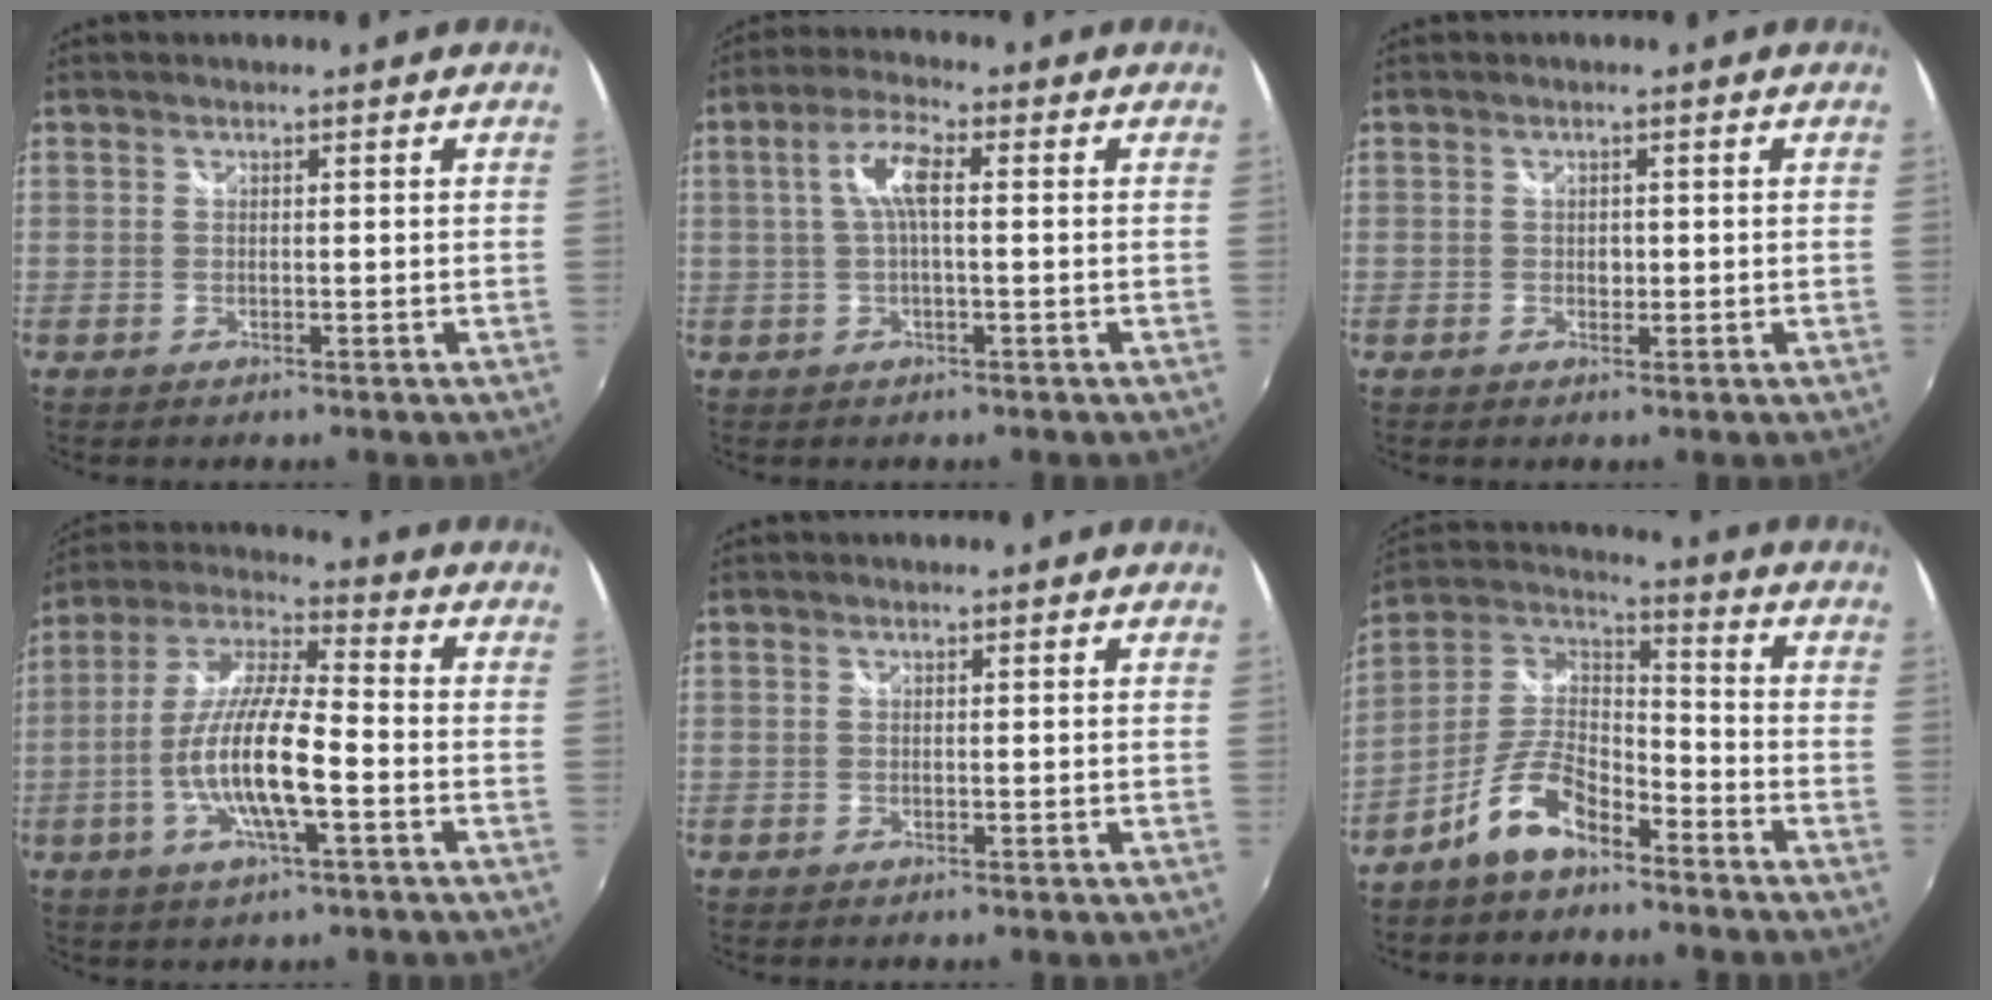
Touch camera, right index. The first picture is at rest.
{"total": 5.6, "force": [0.5, 1.3, 5.4], "torque": [-0.106, 0.010, 0.012]}
{"total": 1.2, "force": [-0.1, 1.0, 0.6], "torque": [-0.009, 0.000, -0.003]}
{"total": 14.0, "force": [-4.1, 2.8, 13.1], "torque": [-0.263, -0.005, -0.081]}
{"total": 0.0}
{"total": 11.1, "force": [-7.0, 4.8, 7.1], "torque": [-0.164, 0.019, -0.133]}